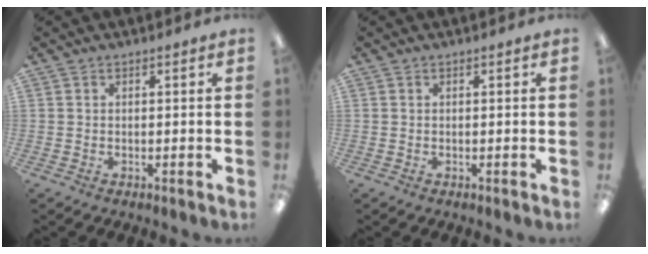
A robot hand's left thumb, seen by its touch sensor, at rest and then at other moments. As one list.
[{"total": 0.0}]